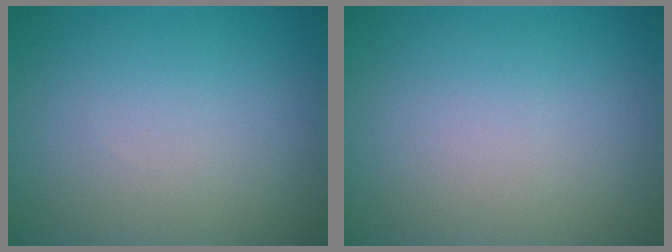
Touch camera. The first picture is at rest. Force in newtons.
{"total": 0.0}